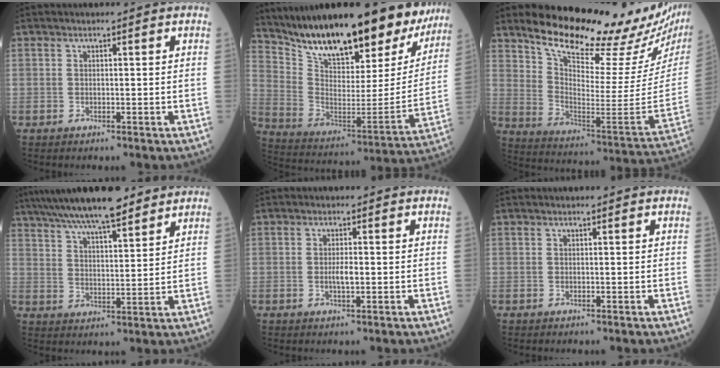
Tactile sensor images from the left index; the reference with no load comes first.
{"total": 20.1, "force": [16.0, 4.5, 11.3], "torque": [-0.197, 0.006, 0.287]}
{"total": 24.6, "force": [21.2, 2.8, 12.1], "torque": [-0.196, -0.094, 0.293]}
{"total": 15.0, "force": [12.2, 2.4, 8.4], "torque": [-0.149, 0.029, 0.200]}
{"total": 2.0, "force": [-0.5, 0.4, 1.9], "torque": [-0.037, -0.002, -0.010]}
{"total": 0.0}